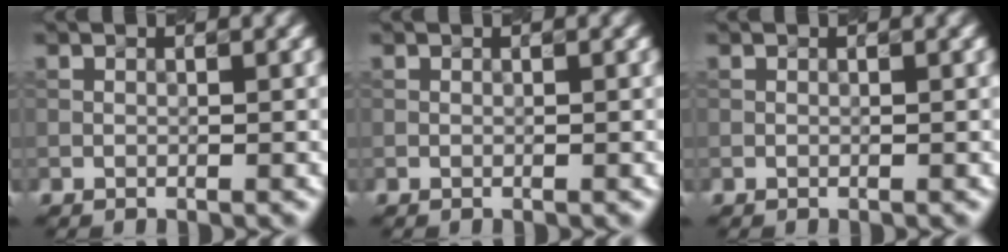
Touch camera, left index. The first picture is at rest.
{"total": 0.0}
{"total": 0.0}